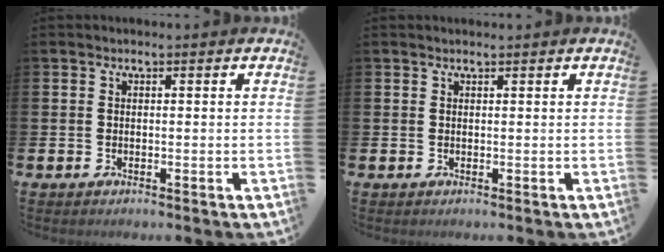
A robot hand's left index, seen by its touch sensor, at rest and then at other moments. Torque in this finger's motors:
{"motor_torque": [0.23, -0.33, -0.07, 0.00]}